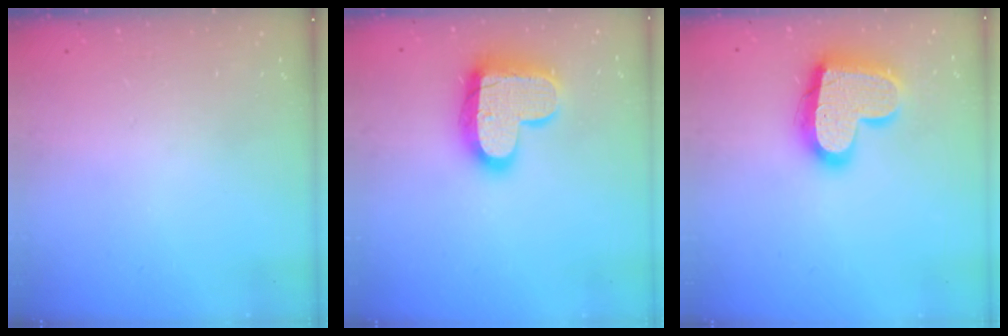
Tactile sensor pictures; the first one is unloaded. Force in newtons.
{"total": 17.7, "press": 17.7, "slide": 1.2}
{"total": 19.1, "press": 19.0, "slide": 1.3}